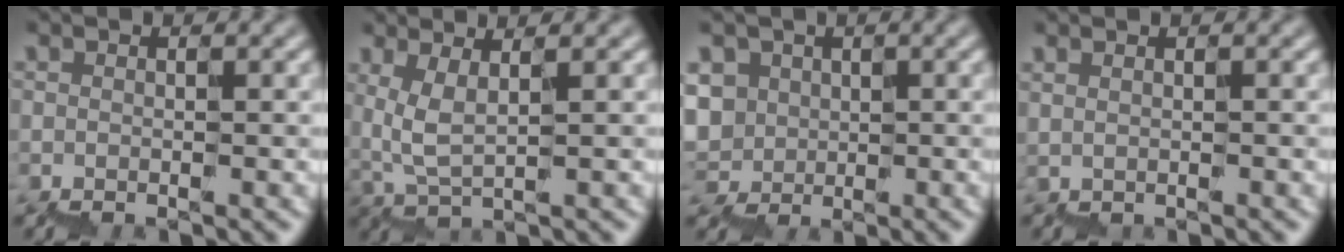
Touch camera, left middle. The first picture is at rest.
{"total": 2.6, "force": [2.3, 0.1, 1.1], "torque": [-0.035, 0.010, 0.047]}
{"total": 3.7, "force": [1.4, 3.4, -0.3], "torque": [-0.002, 0.024, 0.023]}
{"total": 0.6, "force": [0.6, -0.1, 0.0], "torque": [0.011, 0.000, 0.010]}